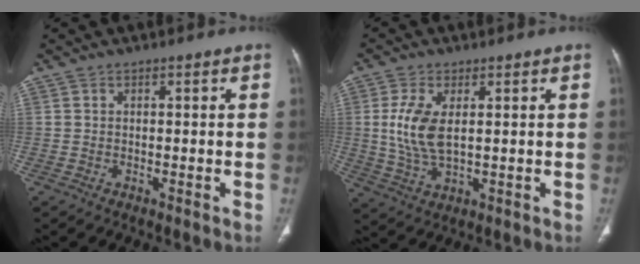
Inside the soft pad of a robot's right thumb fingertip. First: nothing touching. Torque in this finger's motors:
{"motor_torque": [1.69, 1.04, 1.00, -0.72, 0.19]}